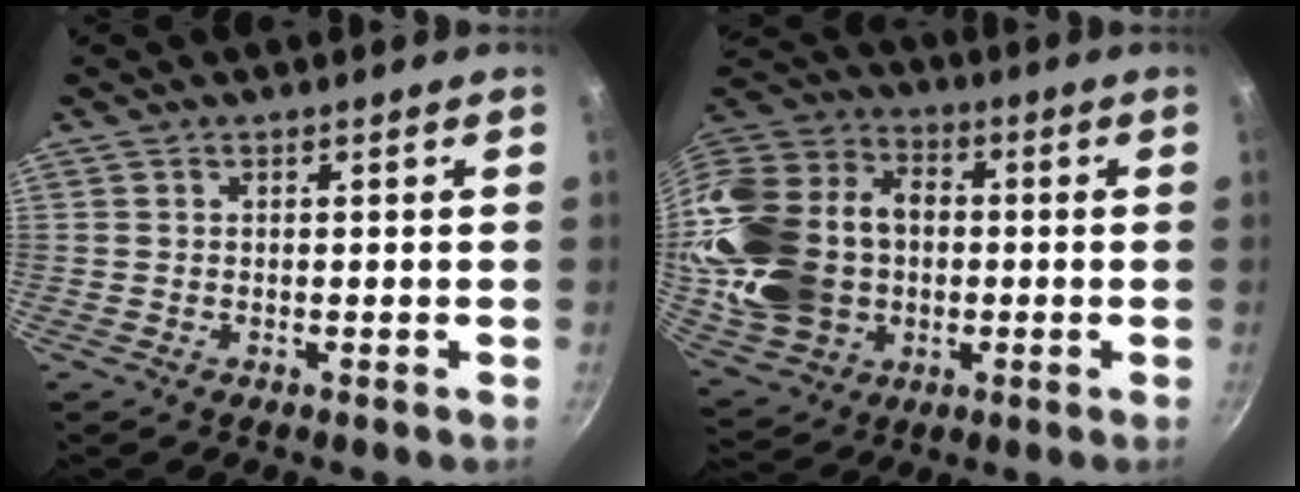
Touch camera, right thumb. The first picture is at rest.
{"total": 25.9, "force": [-0.7, 19.7, 16.7], "torque": [-0.323, 0.041, 0.005]}